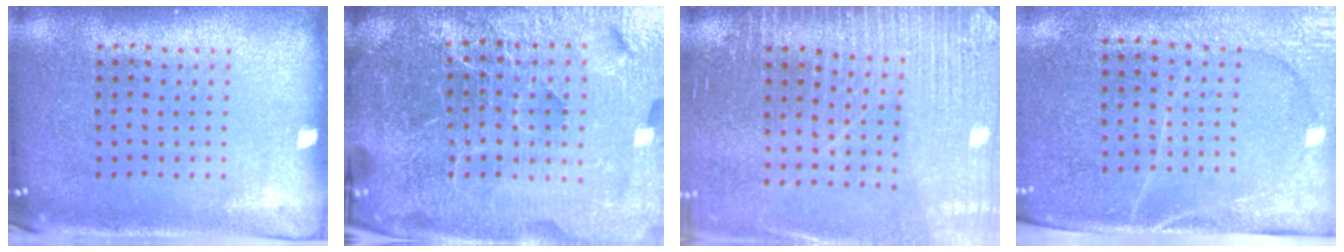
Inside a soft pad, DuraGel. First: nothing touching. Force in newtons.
{"total": 7.1, "press": 6.1, "slide": 3.6}
{"total": 3.2, "press": 3.2, "slide": 0.2}
{"total": 3.0, "press": 2.8, "slide": 1.1}